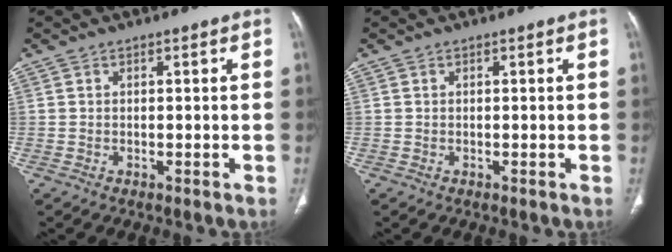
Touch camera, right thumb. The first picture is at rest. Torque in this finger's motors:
{"motor_torque": [0.05, 0.06, -0.15, 0.01, 0.00]}